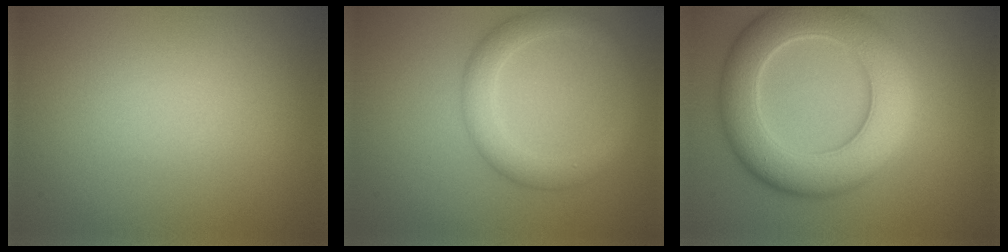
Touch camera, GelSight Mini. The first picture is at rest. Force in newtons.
{"total": 3.7, "press": 3.7, "slide": 0.2}
{"total": 9.1, "press": 9.1, "slide": 0.6}